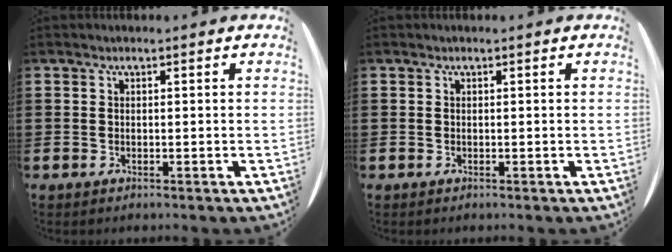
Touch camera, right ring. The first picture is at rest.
{"total": 0.0}